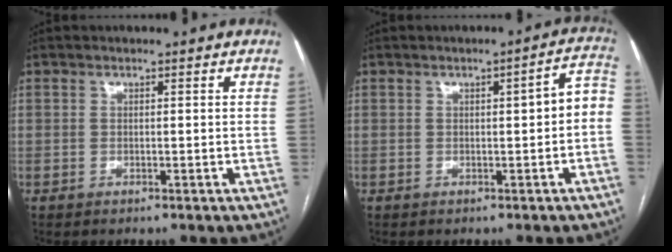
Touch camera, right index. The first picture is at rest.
{"total": 5.0, "force": [-0.1, 0.8, 4.9], "torque": [-0.057, 0.021, -0.003]}